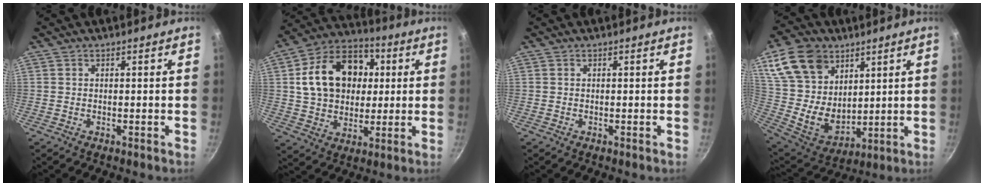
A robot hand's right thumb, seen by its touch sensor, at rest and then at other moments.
{"total": 18.7, "force": [3.3, 14.2, 11.7], "torque": [-0.164, 0.022, 0.049]}
{"total": 0.0}
{"total": 20.1, "force": [9.7, 14.1, 10.5], "torque": [-0.172, -0.044, 0.196]}